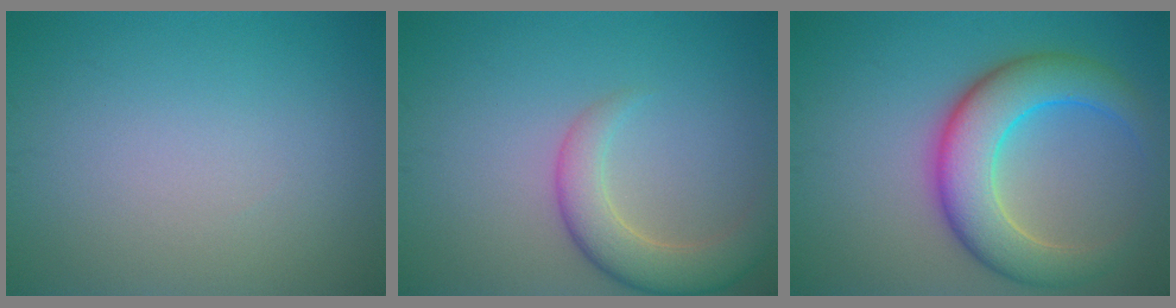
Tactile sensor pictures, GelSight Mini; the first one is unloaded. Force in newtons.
{"total": 4.4, "press": 4.4, "slide": 0.4}
{"total": 7.7, "press": 7.7, "slide": 0.3}